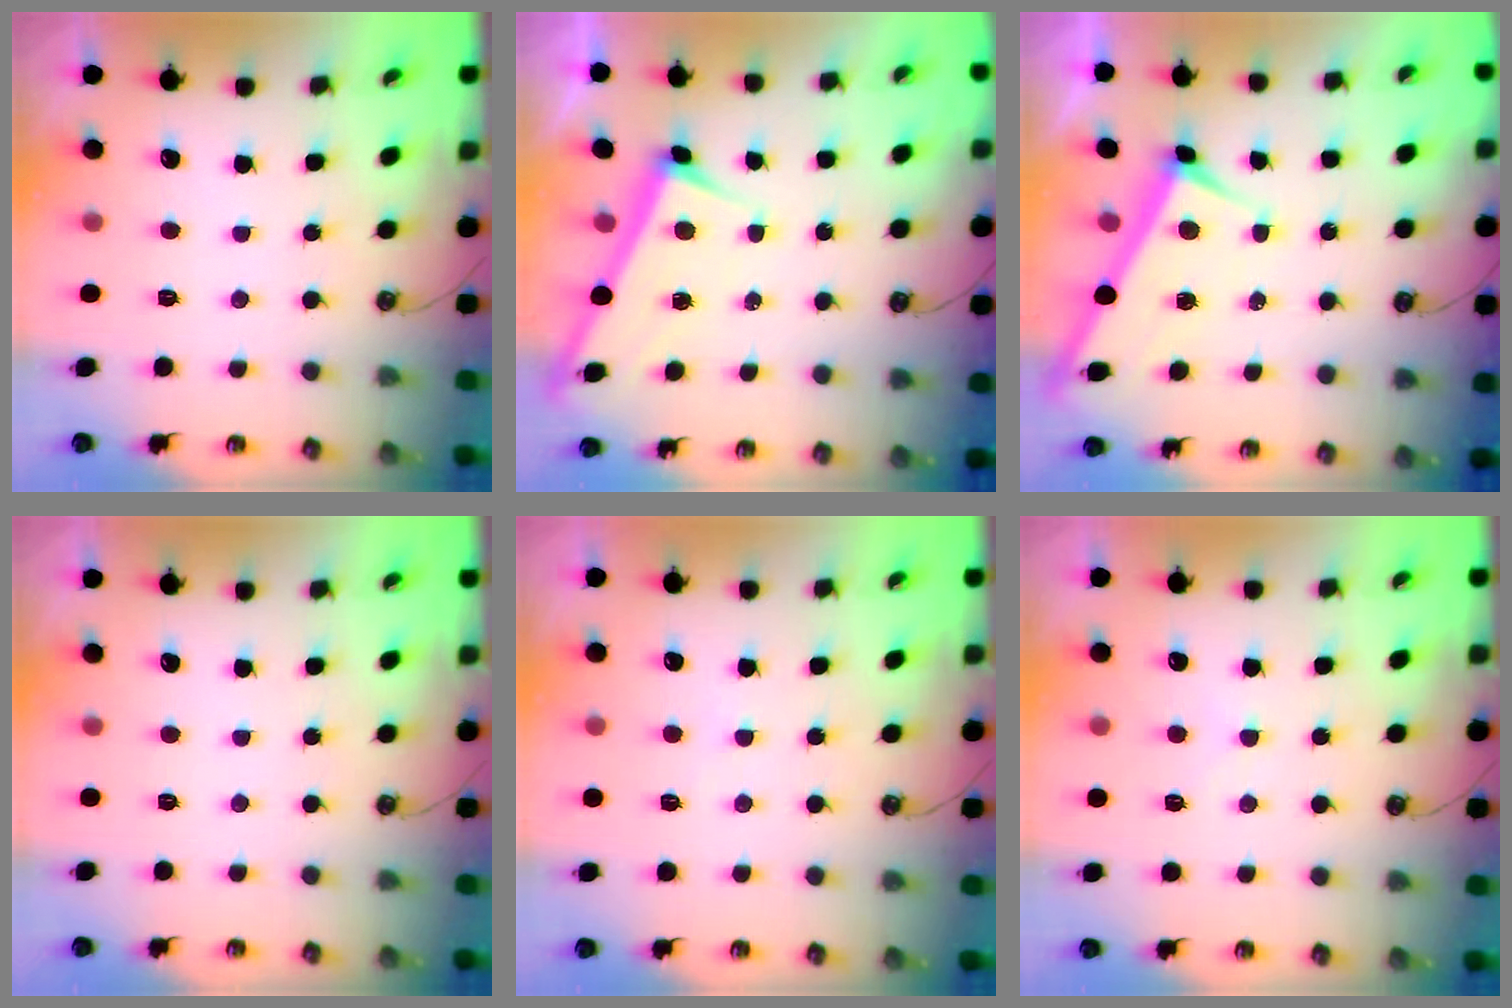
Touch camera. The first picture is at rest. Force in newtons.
{"total": 3.3, "press": 3.3, "slide": 0.2}
{"total": 4.0, "press": 4.0, "slide": 0.1}
{"total": 0.0}
{"total": 3.6, "press": 3.5, "slide": 0.3}
{"total": 0.7, "press": 0.2, "slide": 0.7}